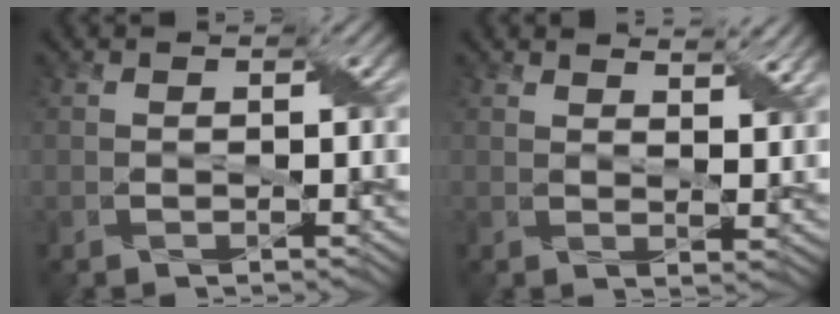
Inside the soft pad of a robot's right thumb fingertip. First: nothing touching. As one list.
[{"total": 3.8, "force": [3.1, 0.2, 2.3], "torque": [-0.043, -0.002, 0.059]}]